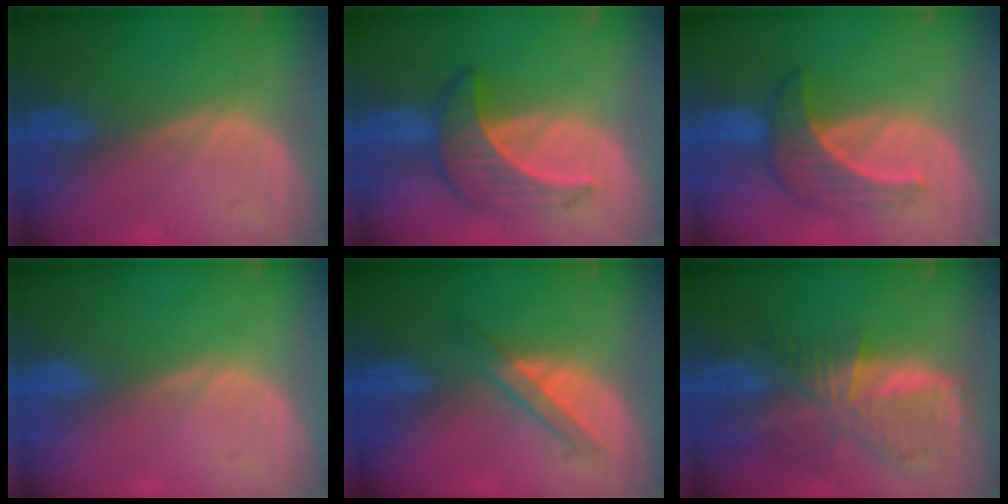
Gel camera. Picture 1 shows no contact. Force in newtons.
{"total": 6.5, "press": 6.4, "slide": 1.1}
{"total": 5.7, "press": 5.6, "slide": 0.9}
{"total": 0.0}
{"total": 3.9, "press": 3.7, "slide": 1.1}
{"total": 9.2, "press": 8.0, "slide": 4.5}